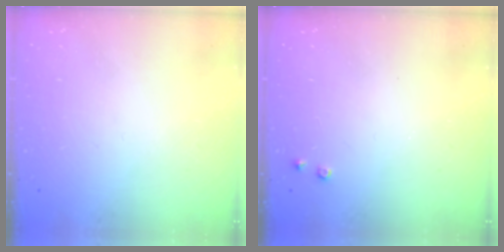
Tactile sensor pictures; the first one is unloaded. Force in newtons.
{"total": 2.8, "press": 2.8, "slide": 0.5}